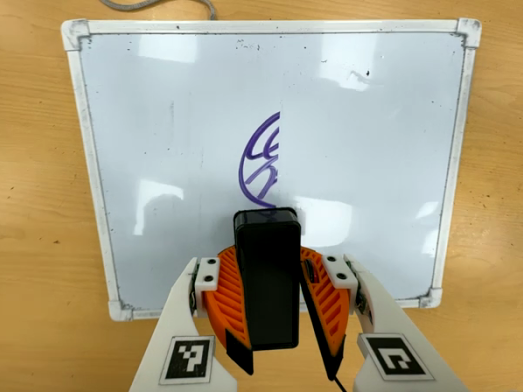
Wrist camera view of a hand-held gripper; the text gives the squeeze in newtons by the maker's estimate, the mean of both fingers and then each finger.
{"total": 10.7, "left": 10.8, "right": 10.6}